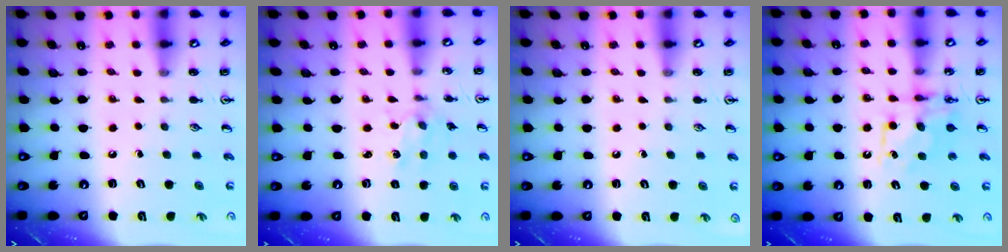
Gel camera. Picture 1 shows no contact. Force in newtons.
{"total": 1.5, "press": 1.5, "slide": 0.0}
{"total": 0.0}
{"total": 8.2, "press": 8.2, "slide": 0.4}